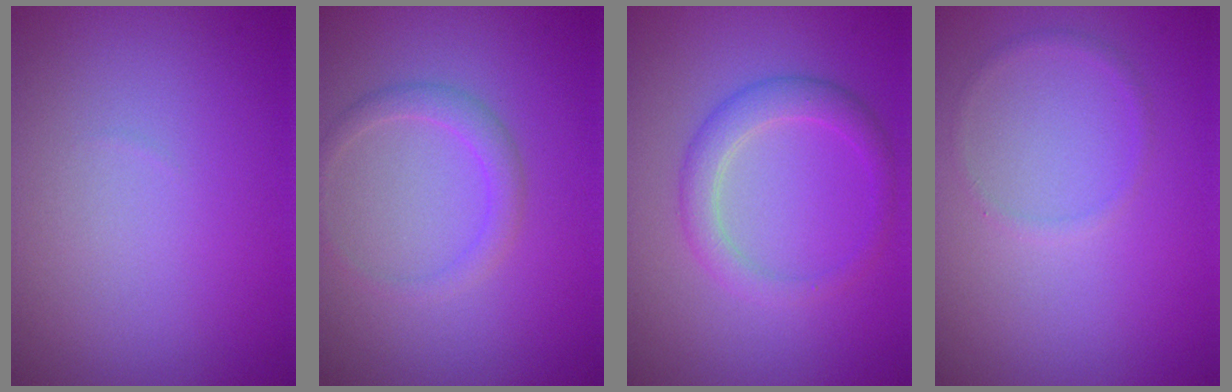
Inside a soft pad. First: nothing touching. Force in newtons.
{"total": 1.7, "press": 1.7, "slide": 0.2}
{"total": 2.7, "press": 2.7, "slide": 0.1}
{"total": 0.8, "press": 0.8, "slide": 0.1}